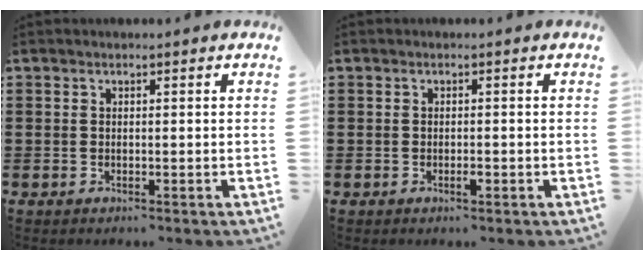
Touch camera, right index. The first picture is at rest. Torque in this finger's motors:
{"motor_torque": [0.49, 0.54, 0.02, 0.00]}